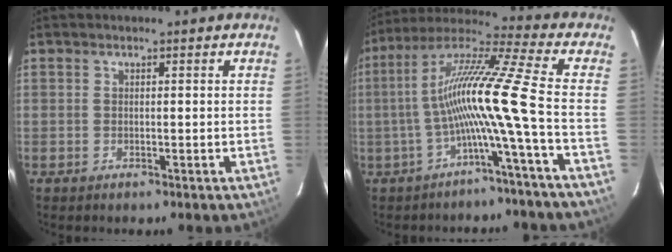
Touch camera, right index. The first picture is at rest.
{"total": 13.8, "force": [-3.6, -2.8, 13.0], "torque": [-0.221, 0.004, -0.070]}